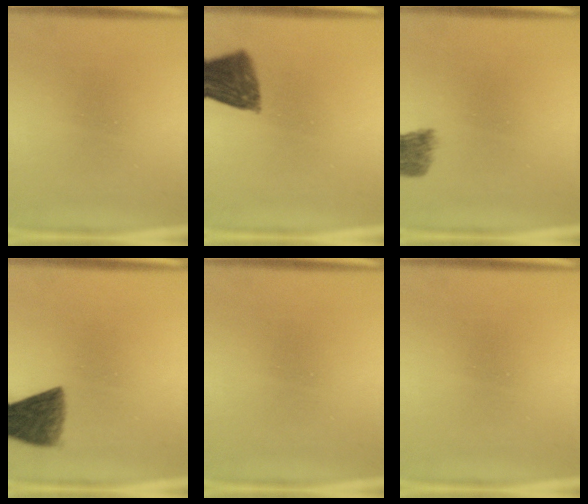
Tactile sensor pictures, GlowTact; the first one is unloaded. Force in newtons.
{"total": 9.9}
{"total": 4.3}
{"total": 7.5}
{"total": 0.0}
{"total": 0.0}